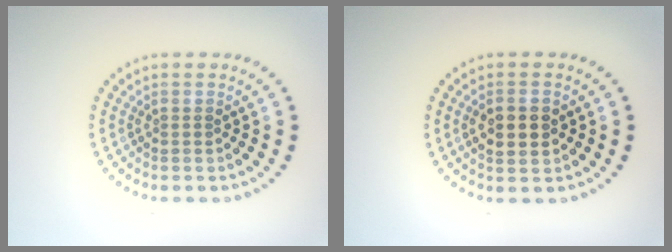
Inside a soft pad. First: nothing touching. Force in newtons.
{"total": 3.4, "press": 3.4, "slide": 0.3}